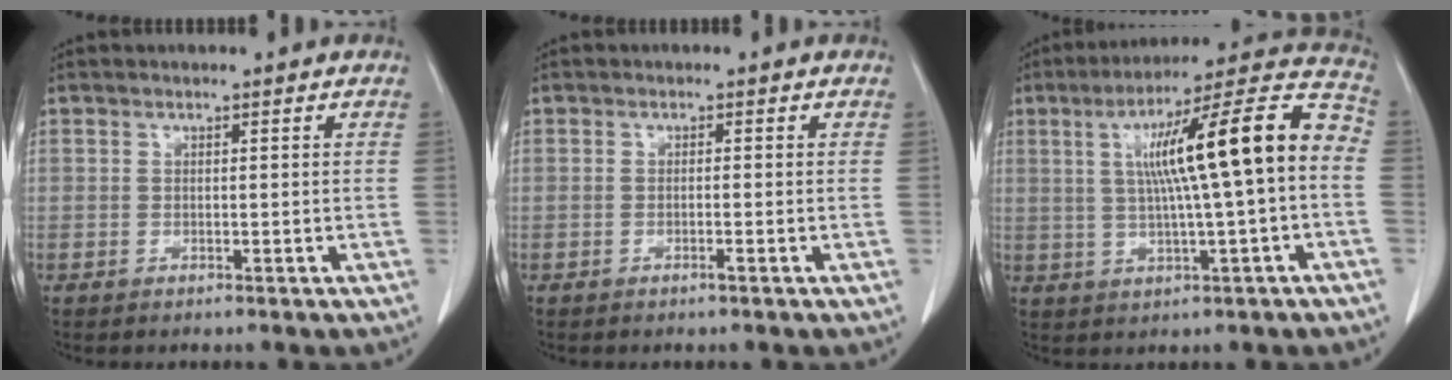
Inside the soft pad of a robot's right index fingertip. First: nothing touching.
{"total": 0.9, "force": [-0.5, -0.2, 0.7], "torque": [-0.011, 0.000, -0.008]}
{"total": 16.4, "force": [1.1, 1.0, 16.3], "torque": [-0.246, 0.037, 0.016]}